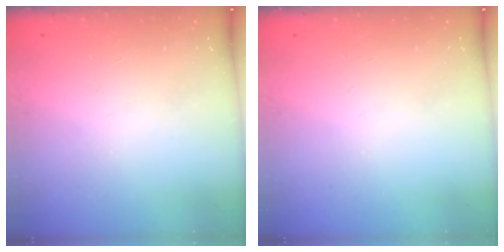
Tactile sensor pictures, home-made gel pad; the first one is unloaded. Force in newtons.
{"total": 0.0}